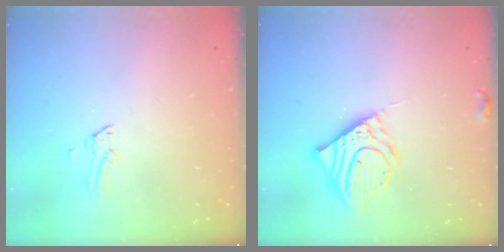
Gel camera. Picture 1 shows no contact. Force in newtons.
{"total": 12.1, "press": 11.9, "slide": 2.0}